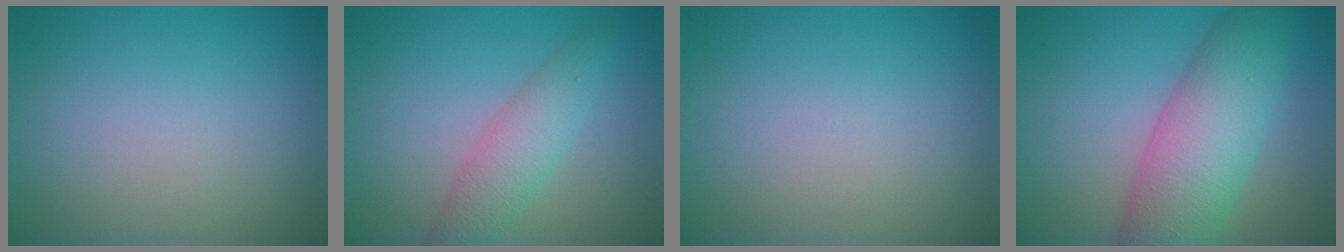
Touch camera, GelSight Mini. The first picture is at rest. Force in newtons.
{"total": 3.6, "press": 3.6, "slide": 0.1}
{"total": 0.0}
{"total": 8.4, "press": 8.4, "slide": 0.2}